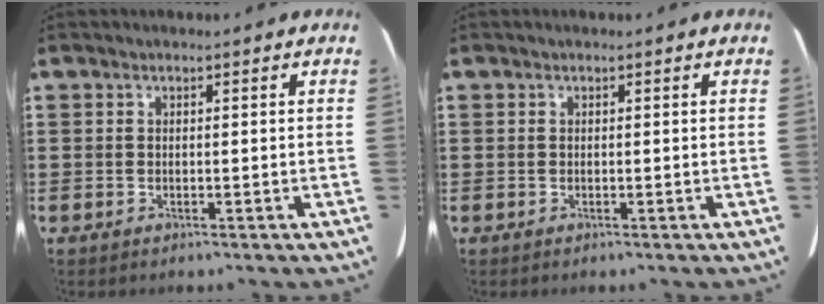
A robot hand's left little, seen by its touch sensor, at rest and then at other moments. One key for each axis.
{"total": 0.0}